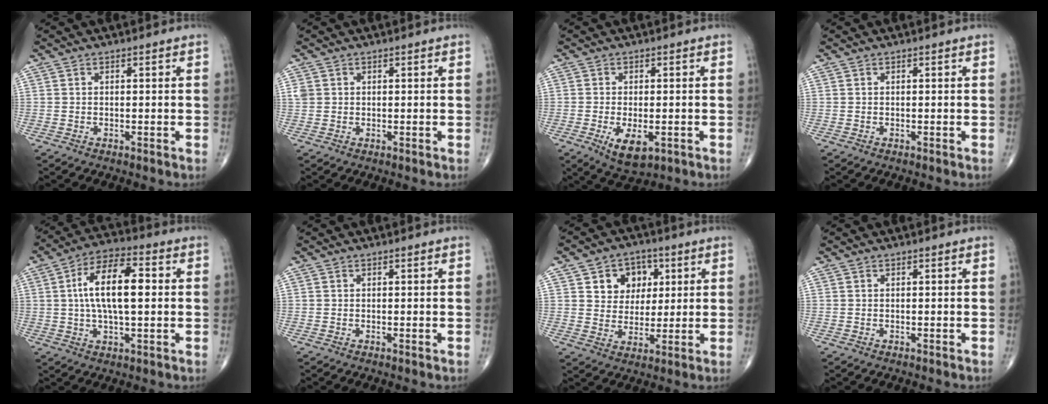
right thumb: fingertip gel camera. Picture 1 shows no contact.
{"total": 1.6, "force": [0.4, 1.4, 0.7], "torque": [-0.012, 0.007, 0.010]}
{"total": 6.3, "force": [-2.2, 2.9, 5.1], "torque": [-0.086, -0.011, -0.027]}
{"total": 0.0}
{"total": 13.4, "force": [1.4, 5.7, 12.1], "torque": [-0.214, 0.017, 0.019]}
{"total": 0.0}
{"total": 9.1, "force": [3.3, 7.4, 4.1], "torque": [-0.018, -0.008, 0.053]}
{"total": 0.0}